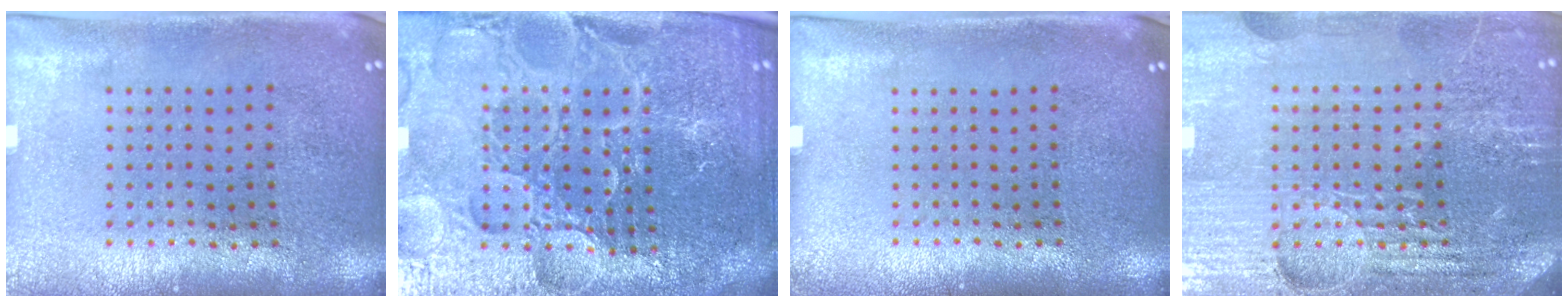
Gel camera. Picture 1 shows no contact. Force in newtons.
{"total": 5.9, "press": 5.4, "slide": 2.5}
{"total": 0.0}
{"total": 5.1, "press": 4.7, "slide": 1.9}